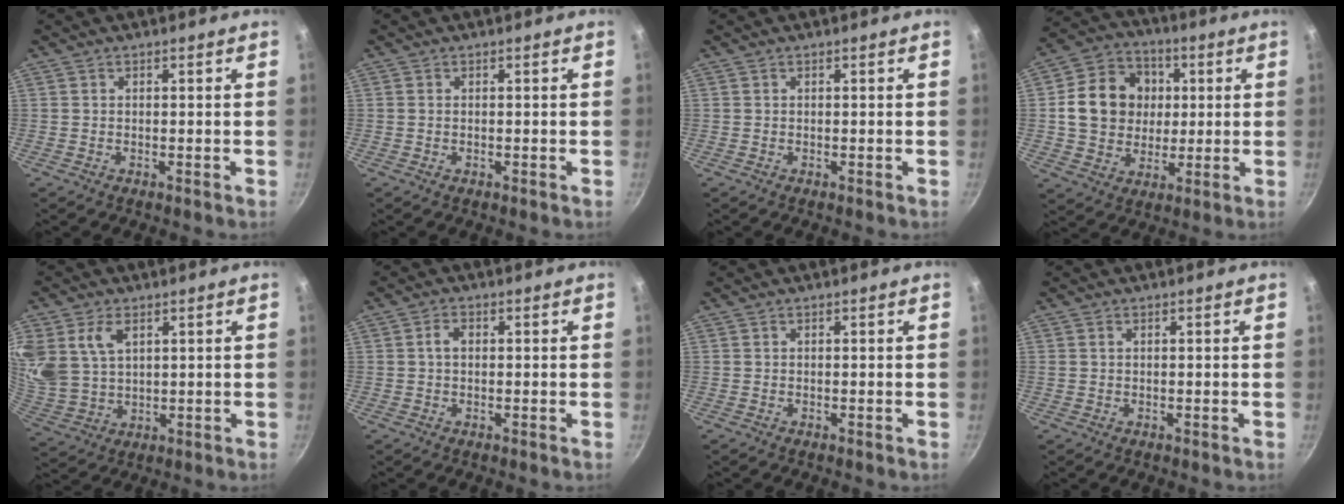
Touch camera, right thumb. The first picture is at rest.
{"total": 0.0}
{"total": 0.0}
{"total": 15.0, "force": [1.9, 12.9, 7.5], "torque": [-0.103, 0.019, 0.030]}
{"total": 11.8, "force": [4.8, 8.2, 7.1], "torque": [-0.142, -0.016, 0.108]}
{"total": 2.3, "force": [0.2, 1.6, 1.7], "torque": [-0.024, 0.008, 0.002]}
{"total": 0.0}
{"total": 0.5, "force": [0.2, 0.4, 0.3], "torque": [-0.005, 0.002, 0.003]}